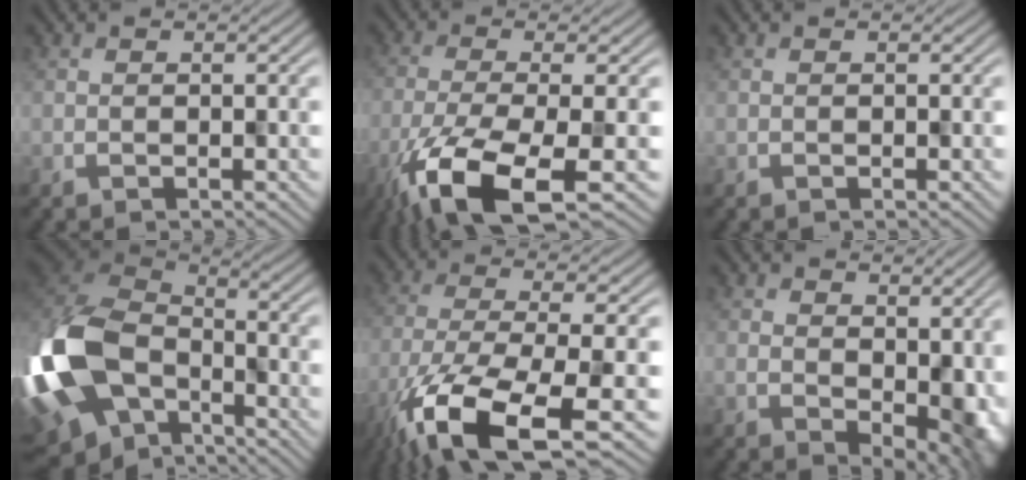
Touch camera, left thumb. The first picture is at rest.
{"total": 12.1, "force": [-6.3, 3.7, 9.7], "torque": [-0.203, -0.030, -0.113]}
{"total": 0.0}
{"total": 18.3, "force": [-5.4, 12.0, 12.7], "torque": [-0.337, -0.035, -0.075]}
{"total": 14.6, "force": [-7.1, 5.3, 11.6], "torque": [-0.267, -0.047, -0.113]}
{"total": 7.5, "force": [-0.8, 4.3, 6.1], "torque": [-0.073, -0.026, 0.011]}